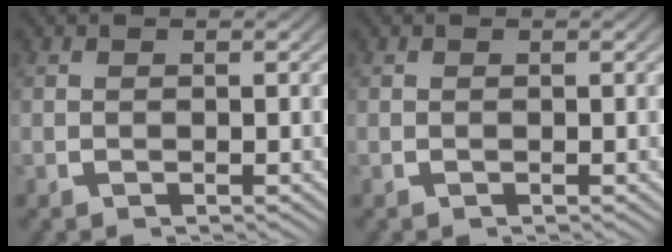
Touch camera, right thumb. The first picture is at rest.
{"total": 0.0}